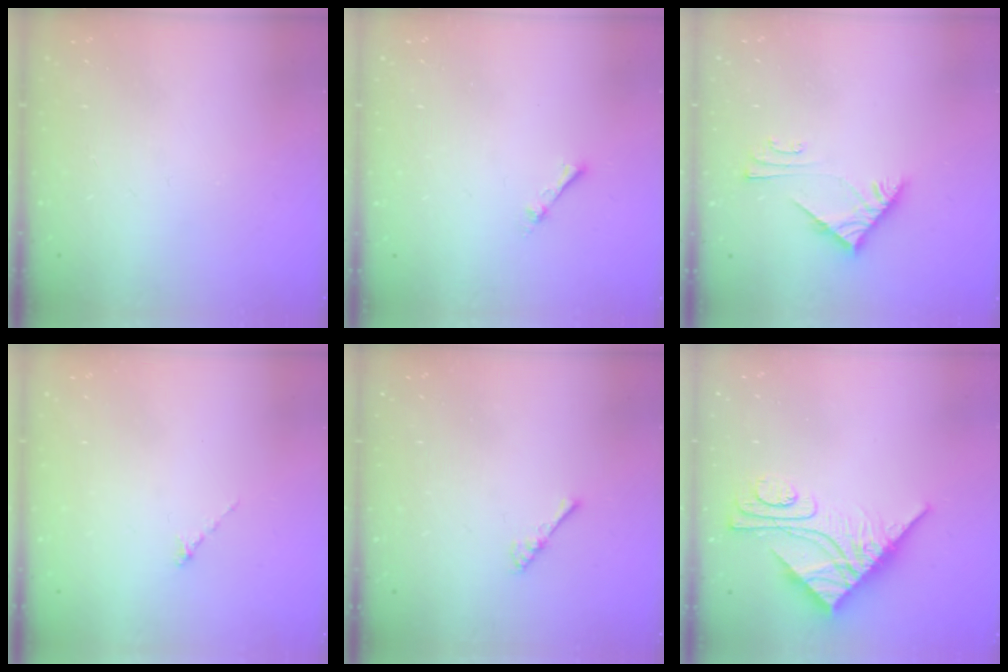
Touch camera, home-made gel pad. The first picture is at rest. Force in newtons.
{"total": 1.9, "press": 1.9, "slide": 0.3}
{"total": 6.0, "press": 6.0, "slide": 0.7}
{"total": 0.0}
{"total": 1.8, "press": 1.7, "slide": 0.4}
{"total": 10.9, "press": 10.8, "slide": 1.0}